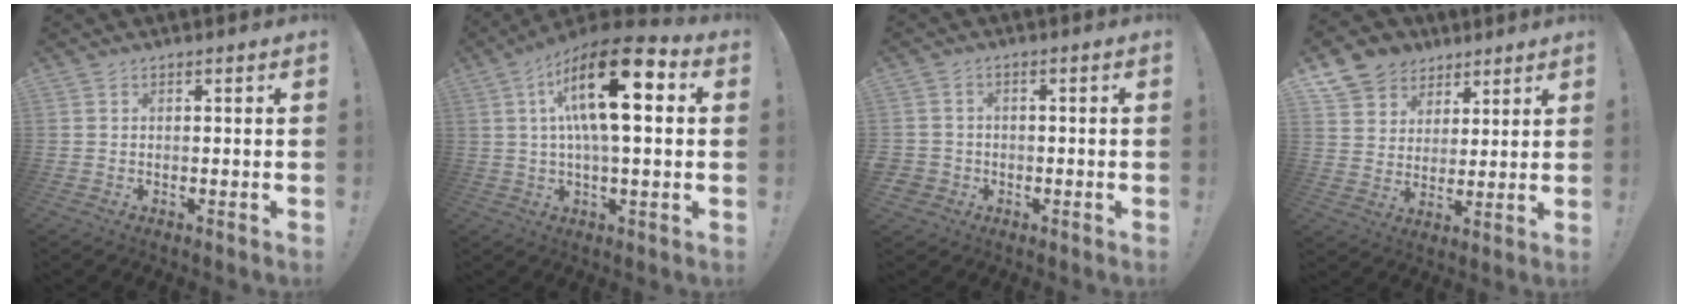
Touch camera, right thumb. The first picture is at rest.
{"total": 20.1, "force": [5.2, 6.5, 18.3], "torque": [-0.316, -0.014, 0.074]}
{"total": 2.9, "force": [-1.1, 2.6, 0.9], "torque": [-0.026, 0.006, -0.019]}
{"total": 9.8, "force": [5.9, 7.6, 1.7], "torque": [-0.030, -0.040, 0.121]}